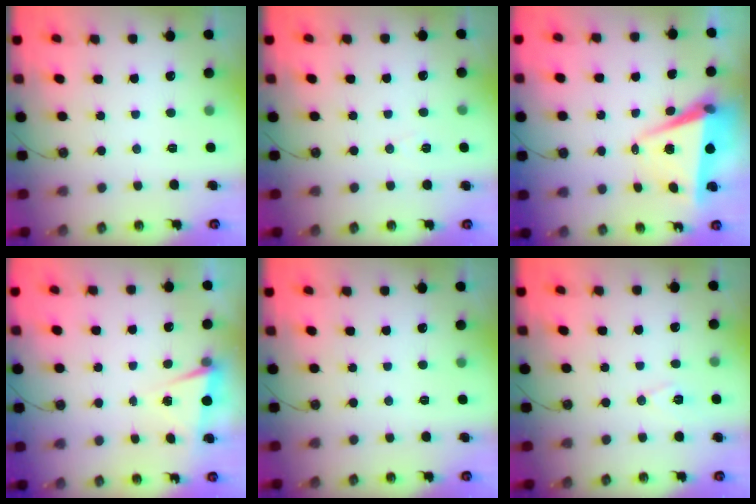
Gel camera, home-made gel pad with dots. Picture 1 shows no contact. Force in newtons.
{"total": 5.7, "press": 3.6, "slide": 4.4}
{"total": 6.9, "press": 5.3, "slide": 4.4}
{"total": 2.8, "press": 1.8, "slide": 2.2}
{"total": 0.0}
{"total": 8.2, "press": 7.0, "slide": 4.3}